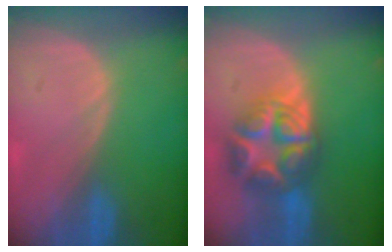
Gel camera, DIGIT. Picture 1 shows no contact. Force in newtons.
{"total": 8.9, "press": 8.9, "slide": 0.5}